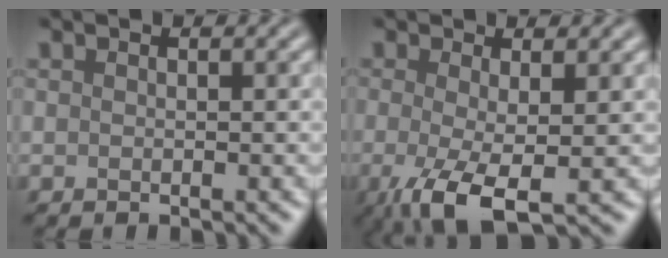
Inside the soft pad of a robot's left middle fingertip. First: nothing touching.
{"total": 4.8, "force": [-1.8, 1.0, 4.3], "torque": [-0.089, -0.010, -0.021]}